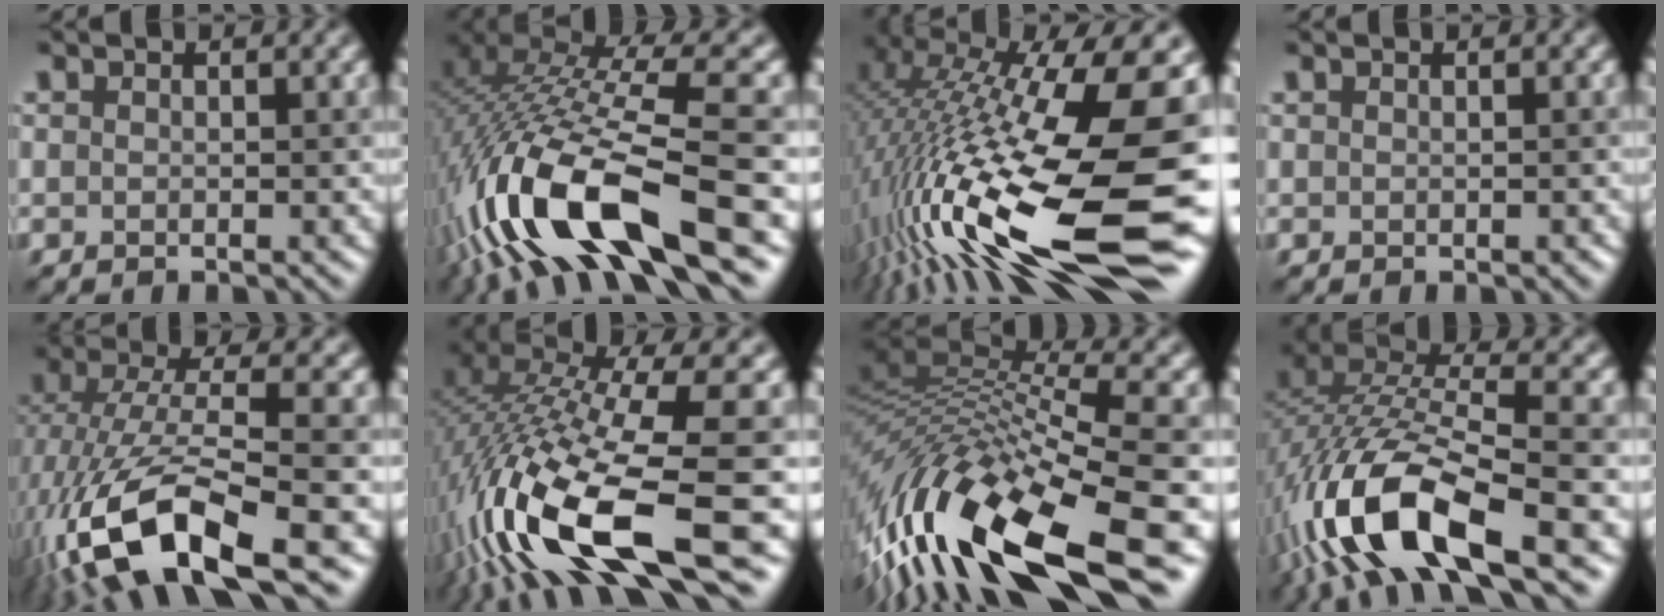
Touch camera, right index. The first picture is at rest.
{"total": 14.4, "force": [-4.2, 4.8, 12.8], "torque": [-0.272, 0.006, -0.065]}
{"total": 19.5, "force": [-2.5, 5.6, 18.5], "torque": [-0.336, -0.011, -0.035]}
{"total": 0.0}
{"total": 11.7, "force": [-4.2, 4.5, 9.9], "torque": [-0.196, 0.003, -0.080]}
{"total": 15.8, "force": [-4.3, 4.2, 14.6], "torque": [-0.295, -0.014, -0.063]}
{"total": 14.7, "force": [-4.7, 4.6, 13.1], "torque": [-0.257, 0.022, -0.077]}
{"total": 13.0, "force": [-6.0, 4.4, 10.6], "torque": [-0.224, 0.000, -0.116]}